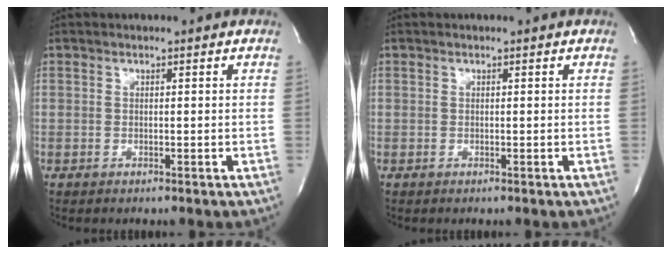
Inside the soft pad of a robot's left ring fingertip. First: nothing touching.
{"total": 0.0}